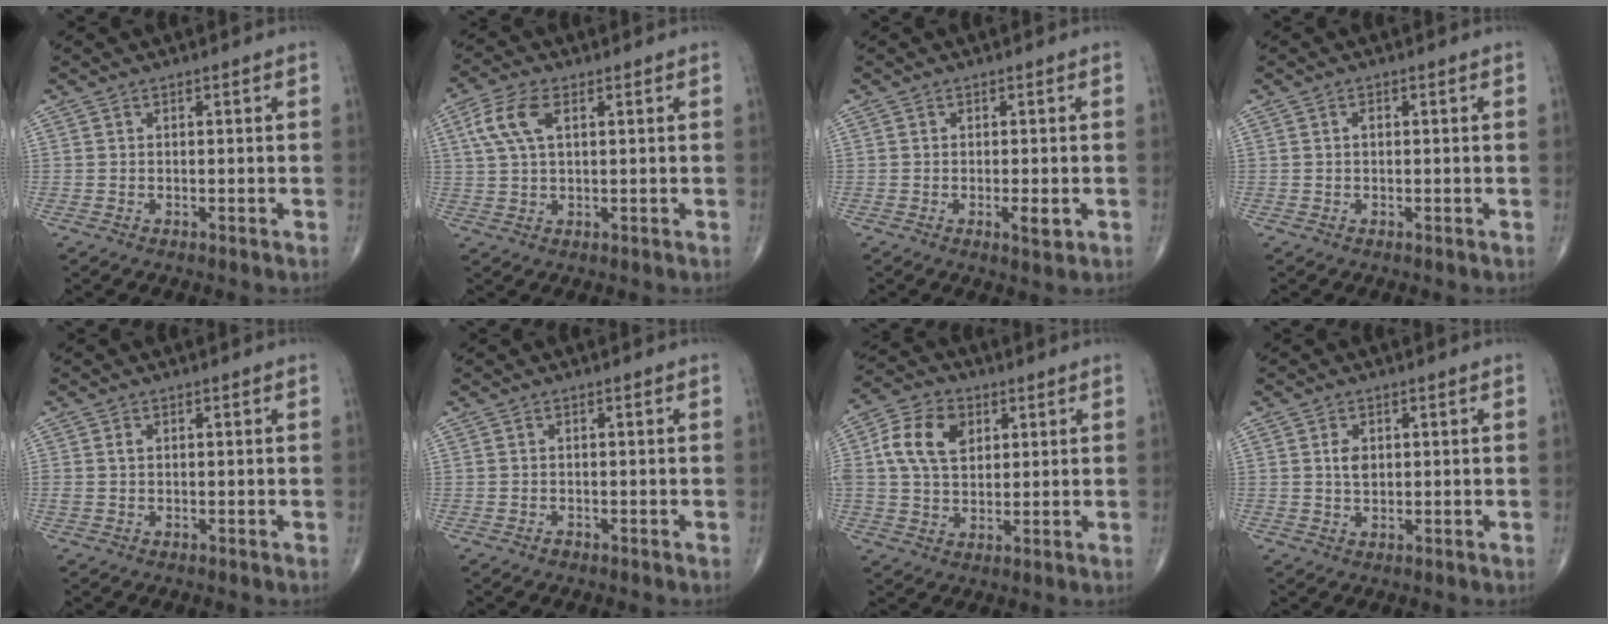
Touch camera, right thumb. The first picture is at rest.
{"total": 7.3, "force": [2.4, 3.5, 5.9], "torque": [-0.137, 0.011, 0.049]}
{"total": 2.8, "force": [-0.8, 0.9, 2.6], "torque": [-0.042, -0.006, -0.011]}
{"total": 0.9, "force": [0.0, 0.6, 0.6], "torque": [-0.006, 0.003, -0.002]}
{"total": 1.4, "force": [0.2, 1.0, 0.9], "torque": [-0.020, 0.005, 0.007]}
{"total": 0.7, "force": [-0.5, 0.4, 0.2], "torque": [-0.001, 0.001, -0.010]}
{"total": 10.8, "force": [2.9, 7.5, 7.3], "torque": [-0.125, 0.007, 0.048]}
{"total": 2.8, "force": [0.6, 1.9, 2.0], "torque": [-0.029, -0.002, 0.011]}